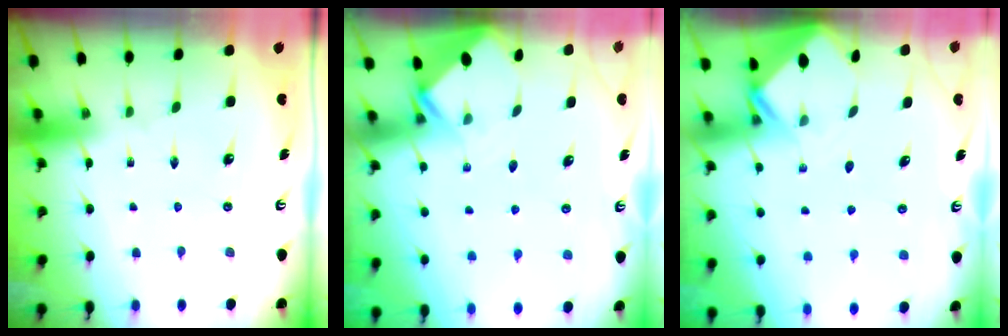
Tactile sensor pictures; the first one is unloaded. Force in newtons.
{"total": 2.7, "press": 2.7, "slide": 0.2}
{"total": 2.4, "press": 2.4, "slide": 0.2}